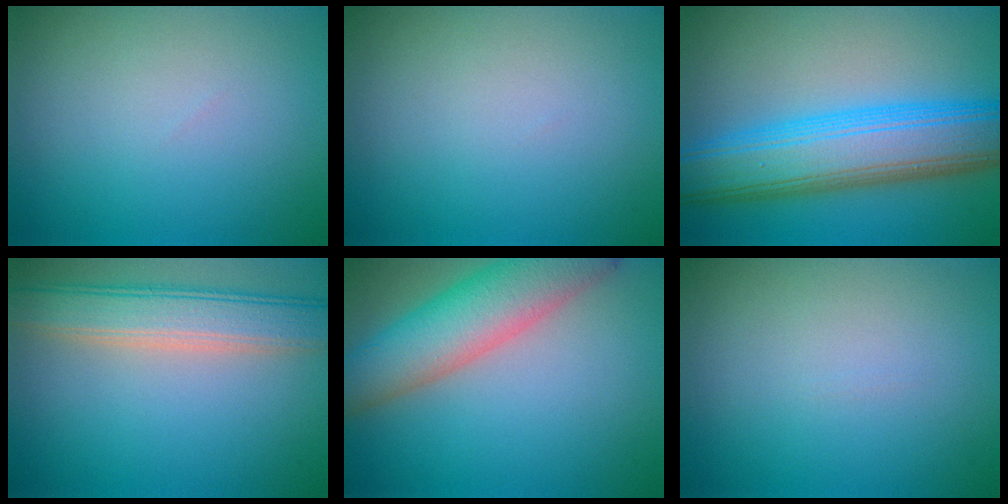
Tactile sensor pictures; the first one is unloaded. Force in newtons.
{"total": 0.0}
{"total": 10.2, "press": 10.2, "slide": 0.2}
{"total": 5.4, "press": 5.4, "slide": 0.7}
{"total": 7.3, "press": 7.3, "slide": 0.3}
{"total": 0.0}